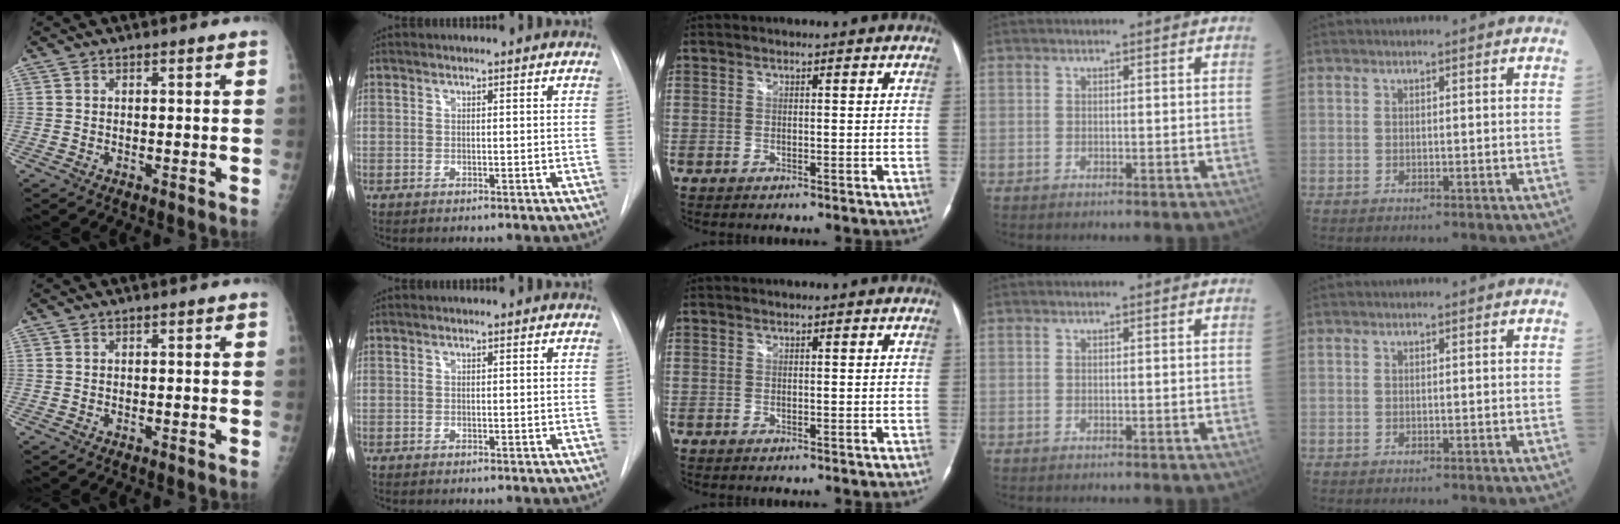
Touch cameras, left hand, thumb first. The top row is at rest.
{}